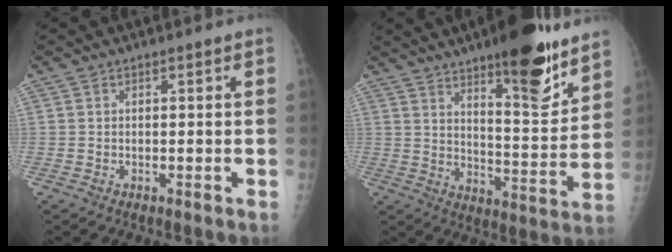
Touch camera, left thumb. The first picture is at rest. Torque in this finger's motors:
{"motor_torque": [2.09, 1.20, 1.38, -1.39, 0.35]}